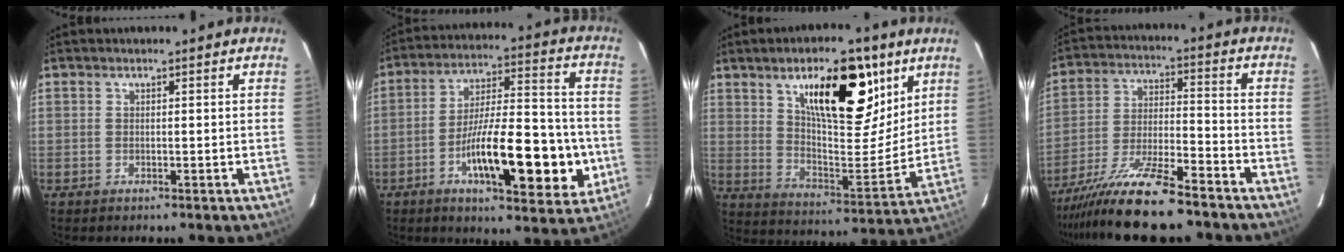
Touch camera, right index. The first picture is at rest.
{"total": 18.5, "force": [-5.5, 4.8, 17.0], "torque": [-0.268, 0.012, -0.082]}
{"total": 18.1, "force": [9.2, 6.0, 14.5], "torque": [-0.212, 0.000, 0.156]}
{"total": 14.6, "force": [-11.9, 1.5, 8.3], "torque": [-0.159, -0.016, -0.211]}